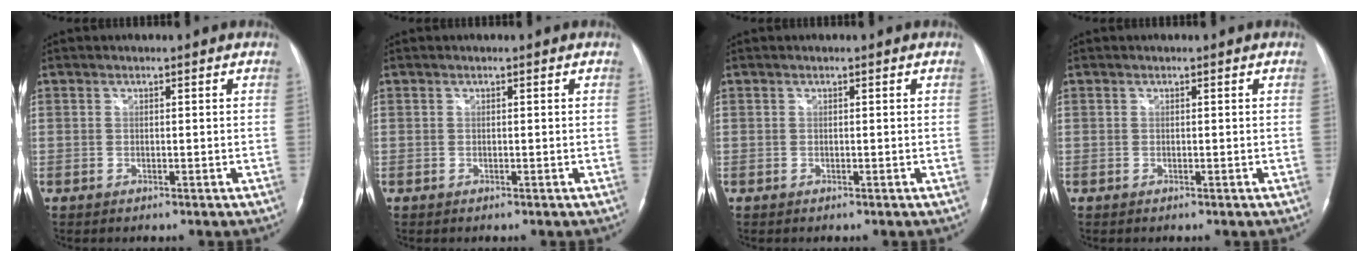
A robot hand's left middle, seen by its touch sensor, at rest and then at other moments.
{"total": 0.0}
{"total": 0.0}
{"total": 0.0}